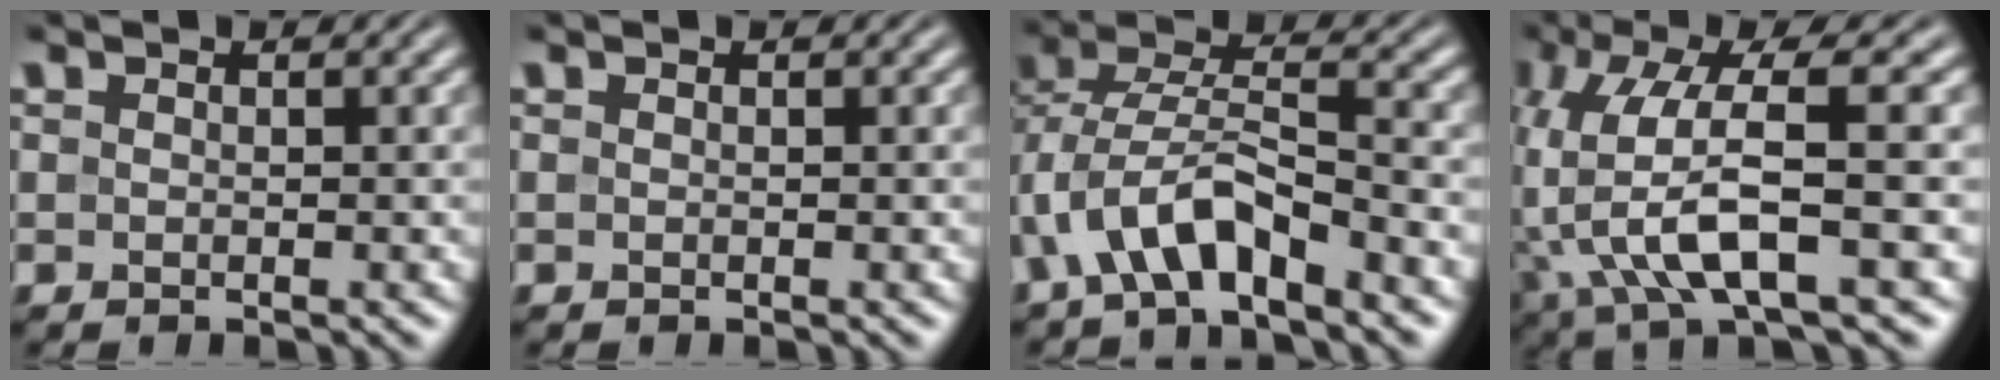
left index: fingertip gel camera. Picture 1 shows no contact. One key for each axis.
{"total": 0.0}
{"total": 6.0, "fx": -3.2, "fy": 2.5, "fz": 4.3, "tx": -0.084, "ty": 0.010, "tz": -0.062}
{"total": 8.5, "fx": -1.6, "fy": 2.3, "fz": 8.0, "tx": -0.175, "ty": 0.010, "tz": -0.034}